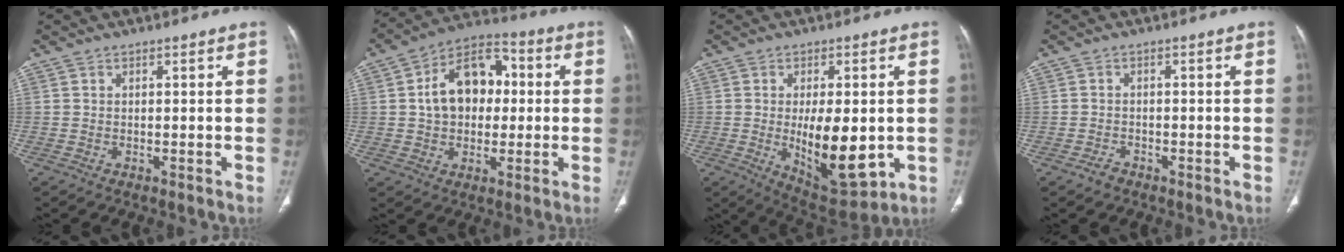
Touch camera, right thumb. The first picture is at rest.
{"total": 14.4, "force": [1.3, 10.1, 10.2], "torque": [-0.131, 0.027, 0.012]}
{"total": 14.3, "force": [-1.8, 6.4, 12.6], "torque": [-0.172, -0.020, -0.010]}
{"total": 1.8, "force": [-1.3, 1.1, 0.6], "torque": [-0.016, 0.008, -0.022]}